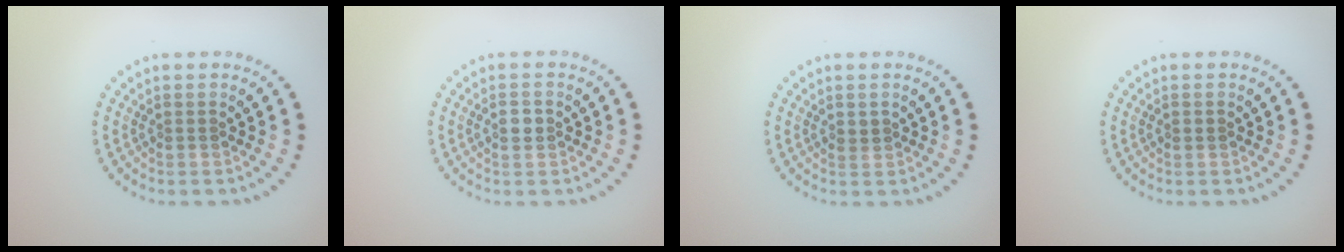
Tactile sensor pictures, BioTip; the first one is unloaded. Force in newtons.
{"total": 1.3, "press": 1.2, "slide": 0.4}
{"total": 0.8, "press": 0.7, "slide": 0.3}
{"total": 0.8, "press": 0.8, "slide": 0.1}